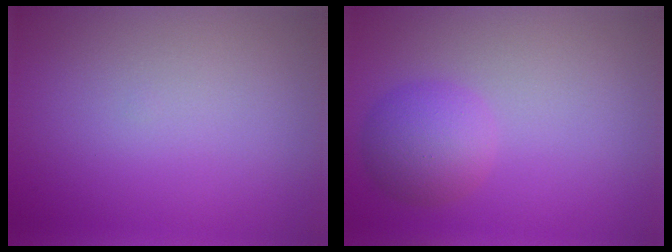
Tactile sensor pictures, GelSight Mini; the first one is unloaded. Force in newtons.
{"total": 3.7, "press": 3.7, "slide": 0.2}